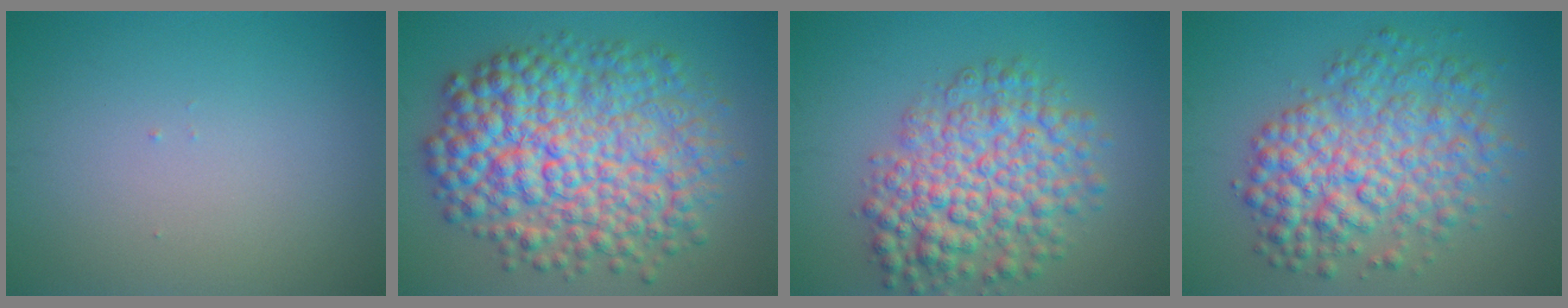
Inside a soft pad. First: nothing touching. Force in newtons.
{"total": 11.5, "press": 11.5, "slide": 0.1}
{"total": 7.6, "press": 7.6, "slide": 0.2}
{"total": 7.4, "press": 7.4, "slide": 0.1}